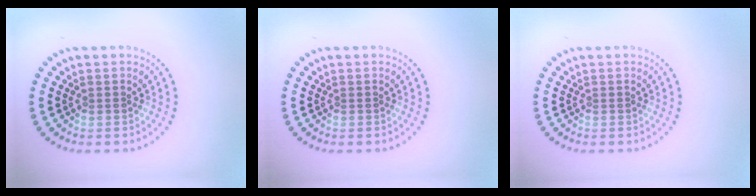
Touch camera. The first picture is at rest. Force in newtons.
{"total": 0.0}
{"total": 0.0}